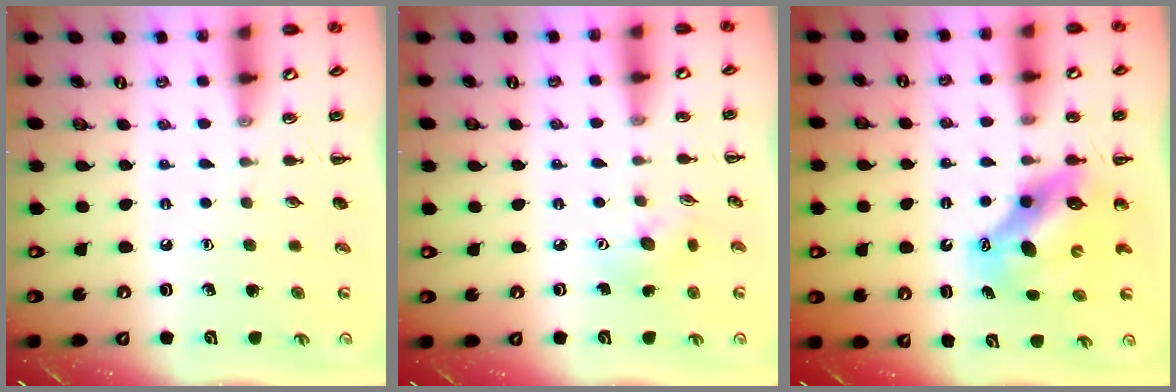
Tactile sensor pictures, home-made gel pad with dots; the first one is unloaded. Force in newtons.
{"total": 4.5, "press": 4.4, "slide": 0.5}
{"total": 7.6, "press": 7.4, "slide": 1.6}